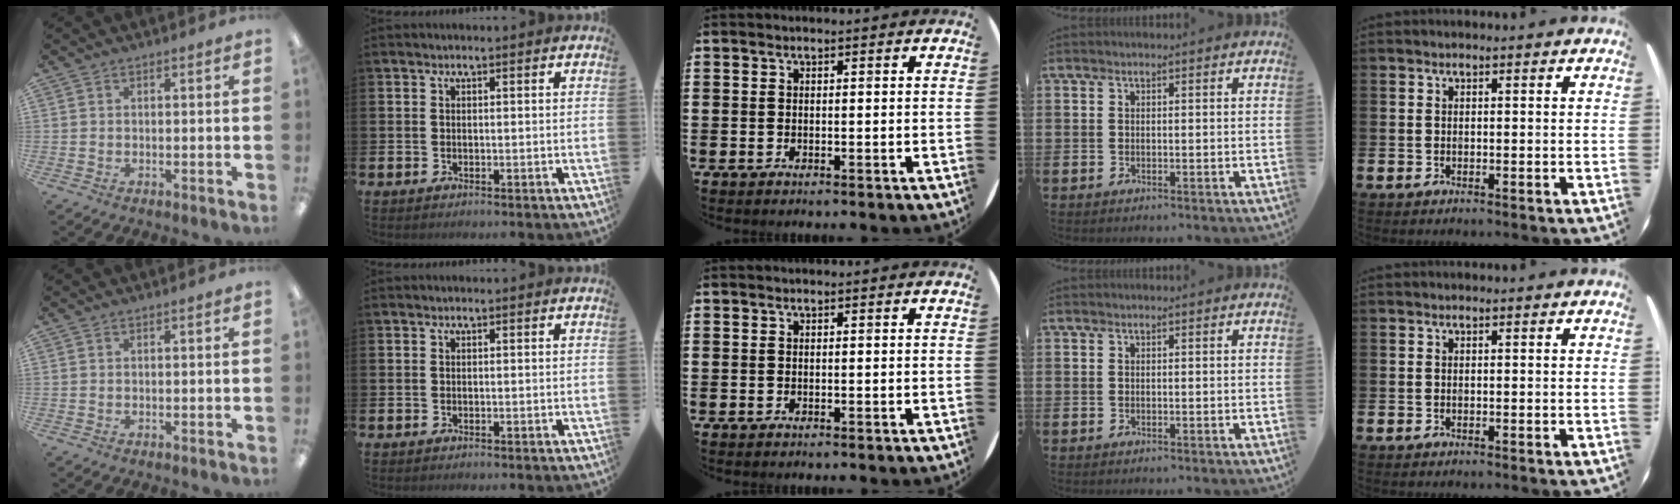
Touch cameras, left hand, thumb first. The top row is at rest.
{}